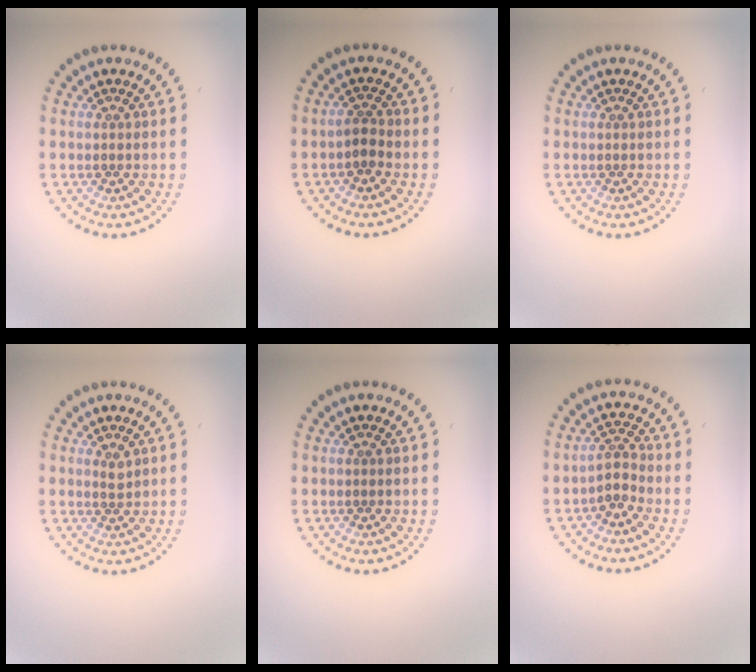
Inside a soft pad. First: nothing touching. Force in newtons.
{"total": 1.3, "press": 1.1, "slide": 0.8}
{"total": 0.0}
{"total": 0.9, "press": 0.8, "slide": 0.5}
{"total": 0.0}
{"total": 1.9, "press": 1.4, "slide": 1.2}